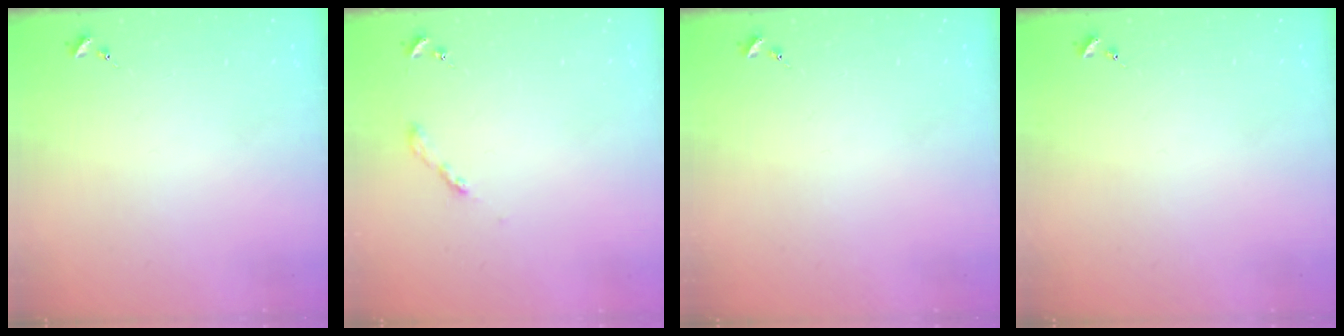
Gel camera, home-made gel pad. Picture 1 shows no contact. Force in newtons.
{"total": 2.6, "press": 2.6, "slide": 0.3}
{"total": 0.0}
{"total": 0.0}